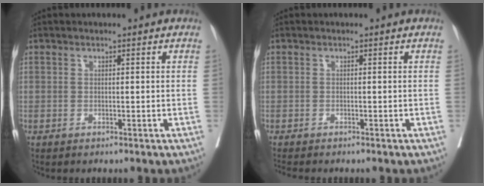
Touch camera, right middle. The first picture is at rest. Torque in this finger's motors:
{"motor_torque": [0.17, -0.28, 0.02, 0.01]}